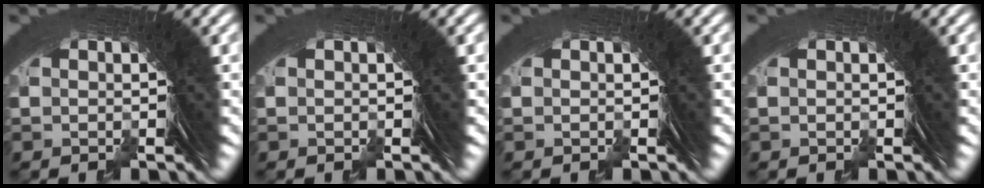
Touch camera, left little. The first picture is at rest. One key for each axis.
{"total": 0.0}
{"total": 0.0}
{"total": 0.0}